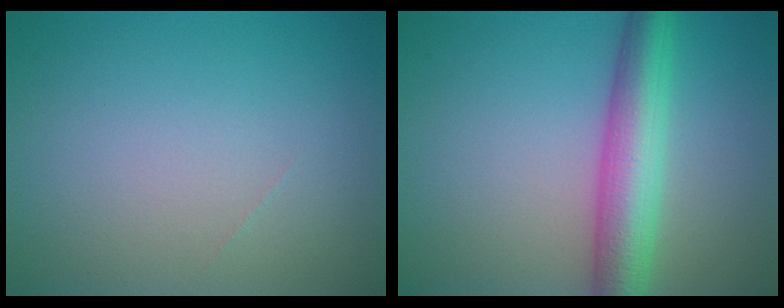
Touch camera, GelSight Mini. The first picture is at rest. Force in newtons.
{"total": 6.4, "press": 6.4, "slide": 0.2}